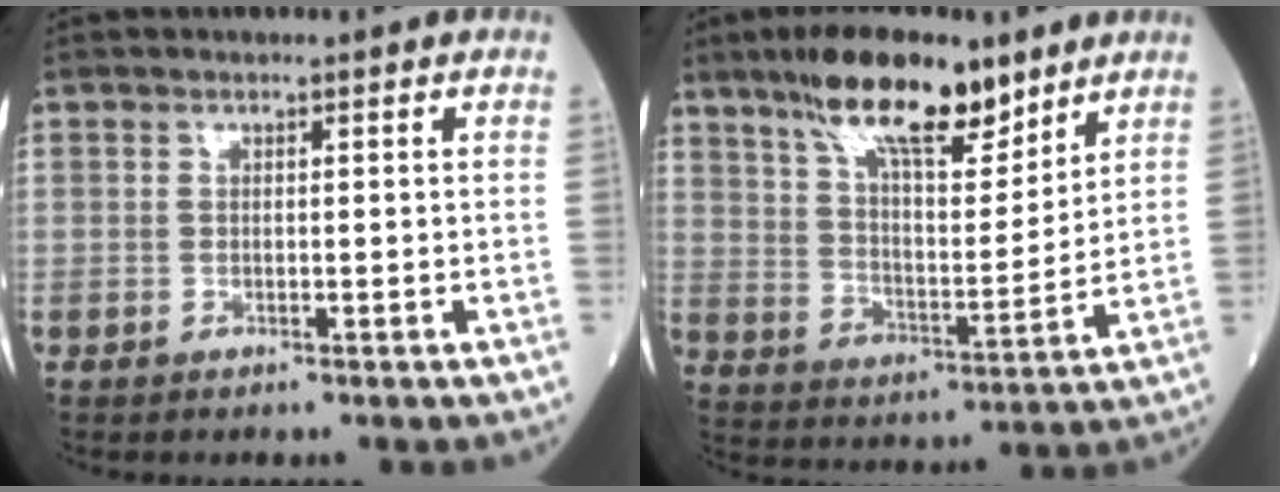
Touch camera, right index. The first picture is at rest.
{"total": 15.4, "force": [10.8, 4.4, 10.0], "torque": [-0.176, 0.006, 0.192]}